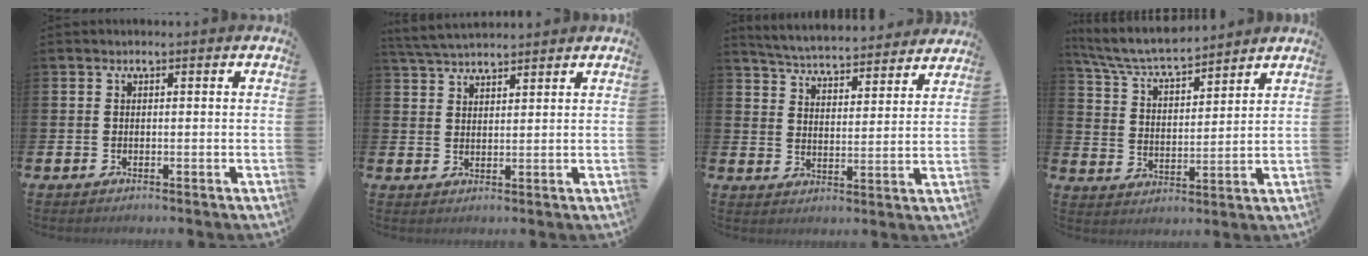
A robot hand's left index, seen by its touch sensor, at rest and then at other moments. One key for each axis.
{"total": 4.1, "fx": 3.9, "fy": 0.7, "fz": 0.8, "tx": -0.023, "ty": -0.015, "tz": 0.072}
{"total": 5.5, "fx": 5.4, "fy": 0.6, "fz": 0.6, "tx": -0.040, "ty": -0.041, "tz": 0.094}
{"total": 7.0, "fx": 6.5, "fy": 0.8, "fz": 2.3, "tx": -0.073, "ty": -0.039, "tz": 0.115}